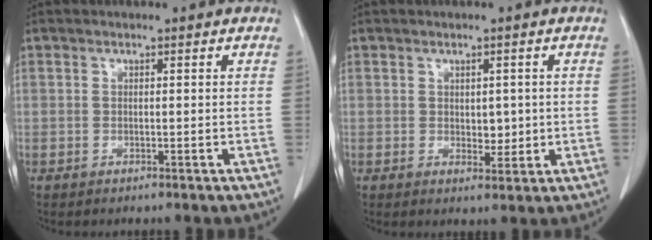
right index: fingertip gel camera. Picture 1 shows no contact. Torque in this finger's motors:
{"motor_torque": [-0.20, 0.41, 0.04, 0.00]}